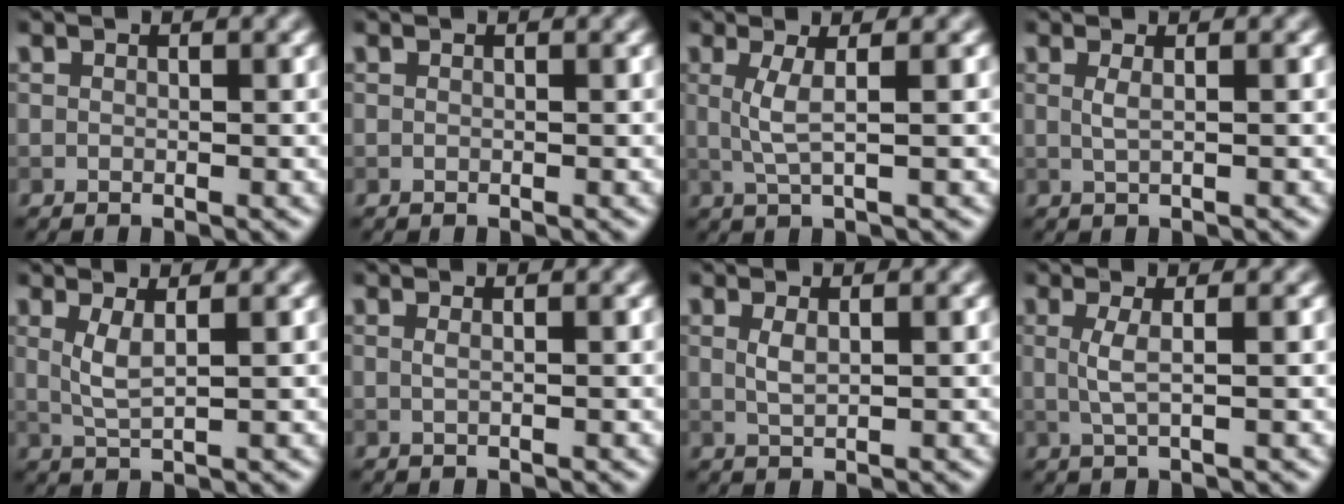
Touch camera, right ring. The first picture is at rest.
{"total": 0.0}
{"total": 2.8, "force": [0.4, 0.6, 2.8], "torque": [-0.053, 0.001, 0.007]}
{"total": 1.5, "force": [0.3, 0.5, 1.4], "torque": [-0.021, 0.003, 0.000]}
{"total": 2.4, "force": [0.7, 0.6, 2.3], "torque": [-0.047, -0.001, 0.016]}
{"total": 1.1, "force": [0.3, 0.4, 1.0], "torque": [-0.012, 0.000, -0.005]}
{"total": 1.3, "force": [0.4, 0.4, 1.2], "torque": [-0.028, 0.000, 0.009]}
{"total": 2.3, "force": [0.2, 0.6, 2.2], "torque": [-0.042, 0.002, 0.001]}